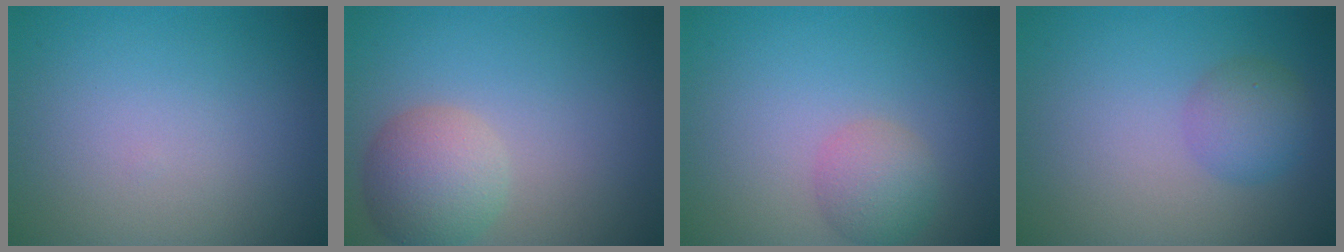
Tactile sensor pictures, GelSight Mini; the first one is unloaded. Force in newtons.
{"total": 4.1, "press": 4.1, "slide": 0.4}
{"total": 2.6, "press": 2.6, "slide": 0.1}
{"total": 2.6, "press": 2.6, "slide": 0.0}